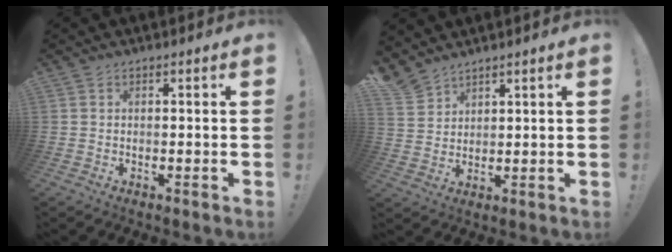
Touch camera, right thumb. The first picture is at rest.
{"total": 4.9, "force": [4.4, 2.1, 0.8], "torque": [-0.023, -0.030, 0.086]}